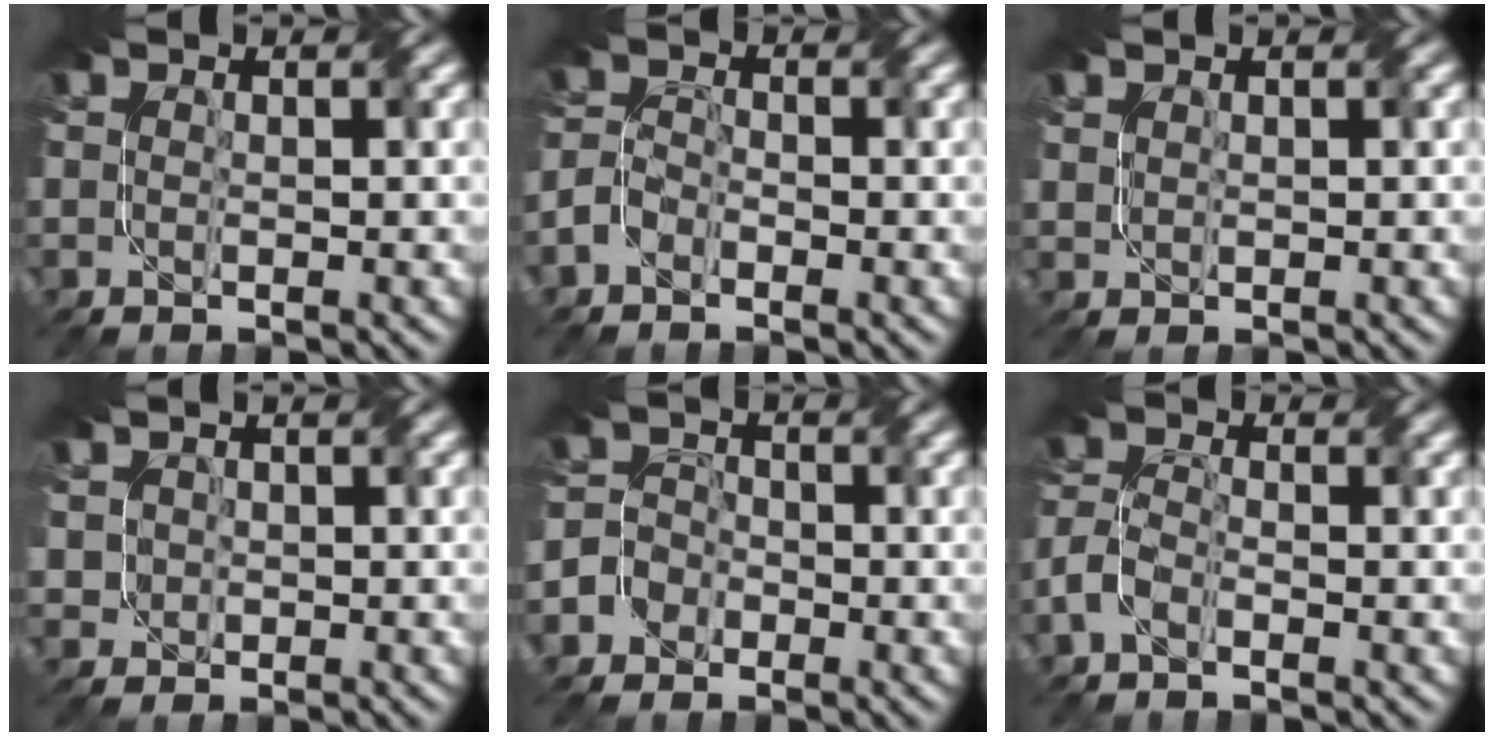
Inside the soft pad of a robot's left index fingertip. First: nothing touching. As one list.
[{"total": 2.2, "force": [-1.8, 1.0, 0.6], "torque": [-0.021, 0.005, -0.041]}, {"total": 0.6, "force": [0.3, 0.5, 0.1], "torque": [-0.016, 0.000, 0.013]}, {"total": 1.8, "force": [0.2, 1.8, 0.2], "torque": [-0.009, 0.008, 0.012]}, {"total": 3.7, "force": [-2.3, 2.9, 0.1], "torque": [0.014, 0.008, -0.053]}, {"total": 2.5, "force": [-1.8, 1.0, 1.5], "torque": [-0.040, 0.007, -0.043]}]